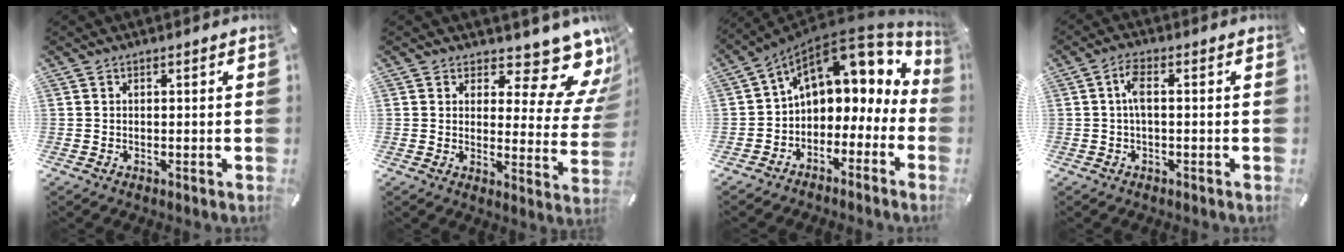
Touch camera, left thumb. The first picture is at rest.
{"total": 11.6, "force": [8.1, 4.5, 7.1], "torque": [-0.077, -0.081, 0.133]}
{"total": 12.9, "force": [4.6, 8.8, 8.2], "torque": [-0.125, -0.034, 0.076]}
{"total": 4.0, "force": [0.0, 1.5, 3.7], "torque": [-0.079, 0.006, -0.004]}